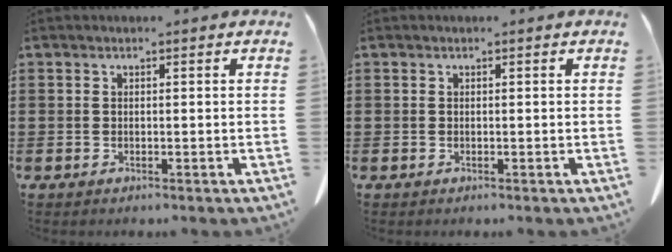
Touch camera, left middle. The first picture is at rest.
{"total": 0.0}